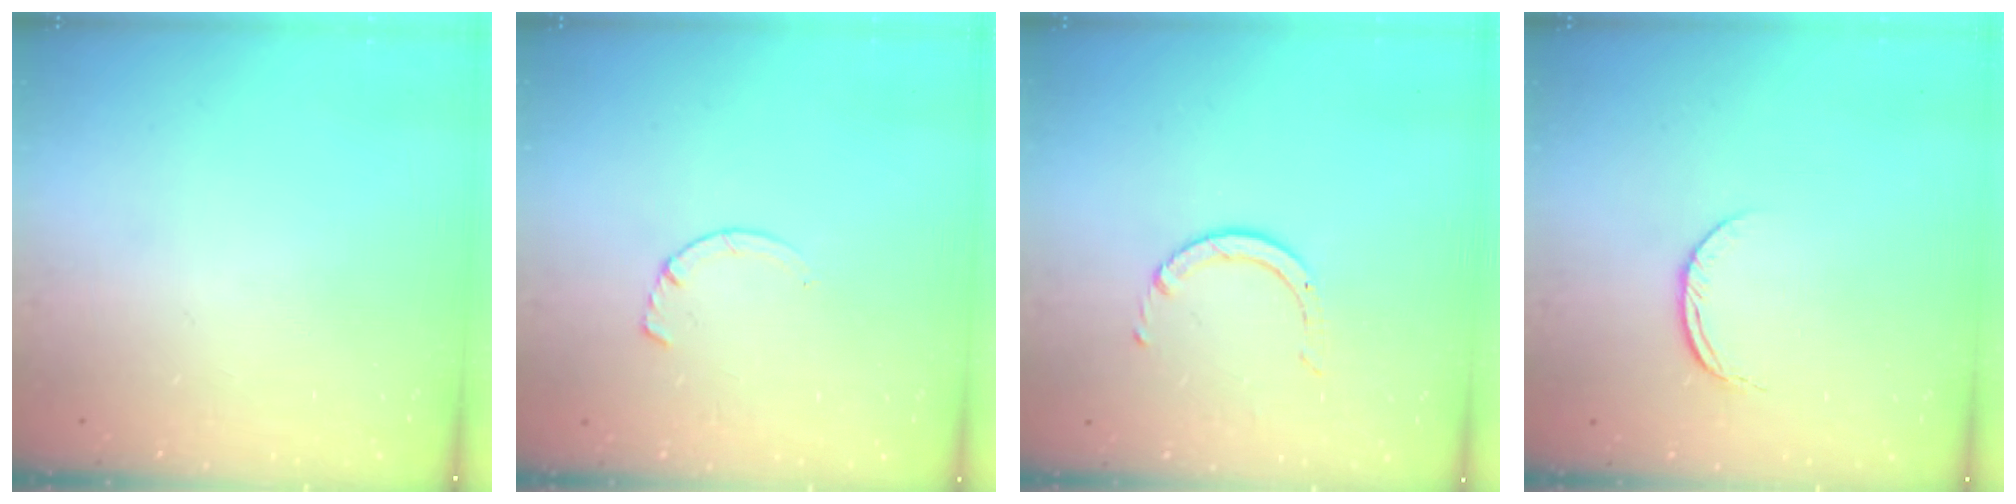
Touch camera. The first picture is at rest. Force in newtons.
{"total": 2.9, "press": 2.9, "slide": 0.4}
{"total": 2.5, "press": 2.5, "slide": 0.2}
{"total": 4.9, "press": 4.9, "slide": 0.5}